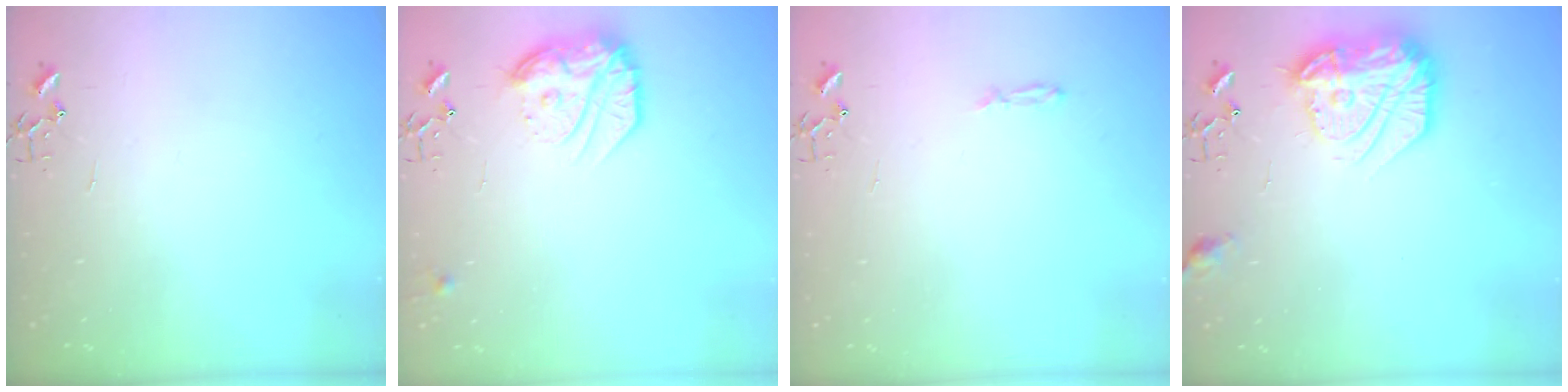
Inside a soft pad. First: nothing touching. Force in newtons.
{"total": 16.9, "press": 16.8, "slide": 1.4}
{"total": 3.6, "press": 3.6, "slide": 0.4}
{"total": 18.4, "press": 18.3, "slide": 1.4}